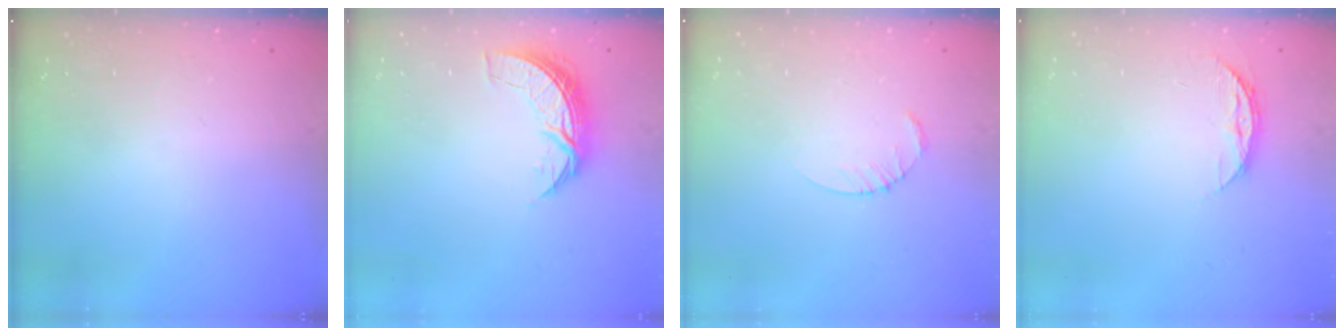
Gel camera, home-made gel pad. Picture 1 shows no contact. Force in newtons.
{"total": 7.3, "press": 7.3, "slide": 0.5}
{"total": 2.5, "press": 2.5, "slide": 0.3}
{"total": 7.3, "press": 7.3, "slide": 0.6}